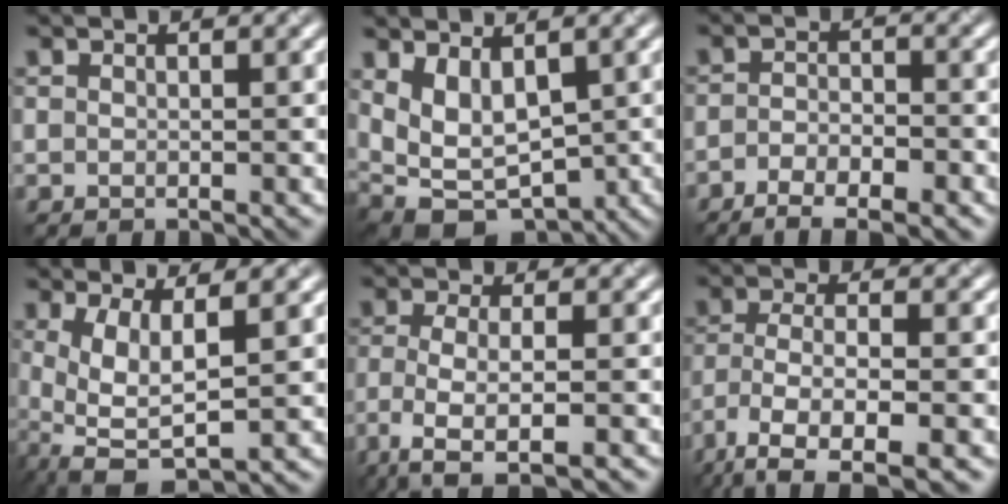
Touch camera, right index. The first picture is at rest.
{"total": 4.1, "force": [0.7, 2.5, 3.2], "torque": [-0.077, -0.011, 0.024]}
{"total": 5.4, "force": [-3.7, 1.7, 3.5], "torque": [-0.062, 0.000, -0.053]}
{"total": 4.9, "force": [-0.1, 1.7, 4.6], "torque": [-0.107, -0.002, 0.005]}
{"total": 4.7, "force": [-3.1, 1.0, 3.4], "torque": [-0.074, -0.002, -0.059]}
{"total": 8.4, "force": [-5.9, 2.5, 5.4], "torque": [-0.110, -0.001, -0.101]}